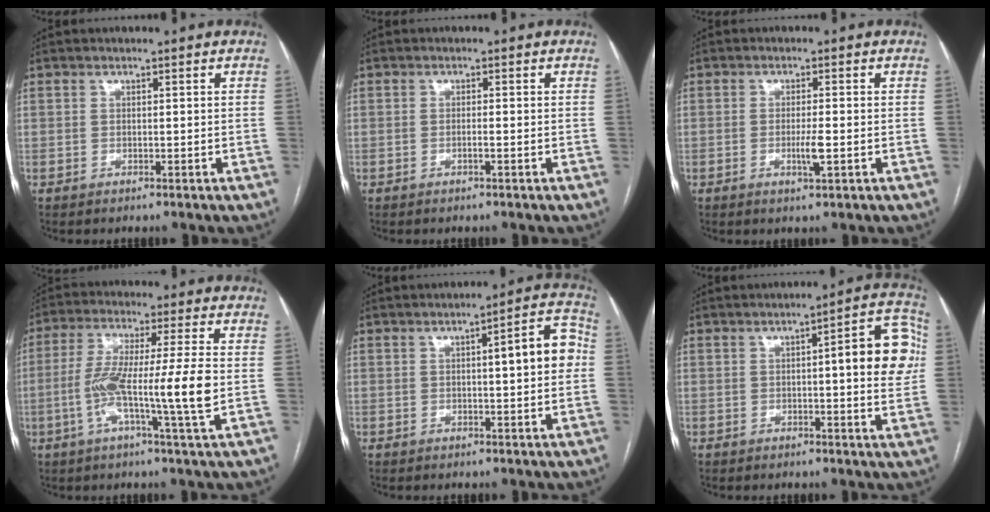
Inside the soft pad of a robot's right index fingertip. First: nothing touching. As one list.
[{"total": 0.8, "force": [-0.3, -0.1, 0.7], "torque": [-0.015, 0.001, -0.005]}, {"total": 2.9, "force": [-0.8, 0.1, 2.8], "torque": [-0.054, -0.005, -0.012]}, {"total": 12.6, "force": [-2.2, -0.6, 12.4], "torque": [-0.234, 0.000, -0.049]}, {"total": 7.3, "force": [0.6, 1.2, 7.2], "torque": [-0.092, 0.023, 0.004]}, {"total": 10.0, "force": [1.0, 1.9, 9.7], "torque": [-0.111, 0.021, 0.005]}]